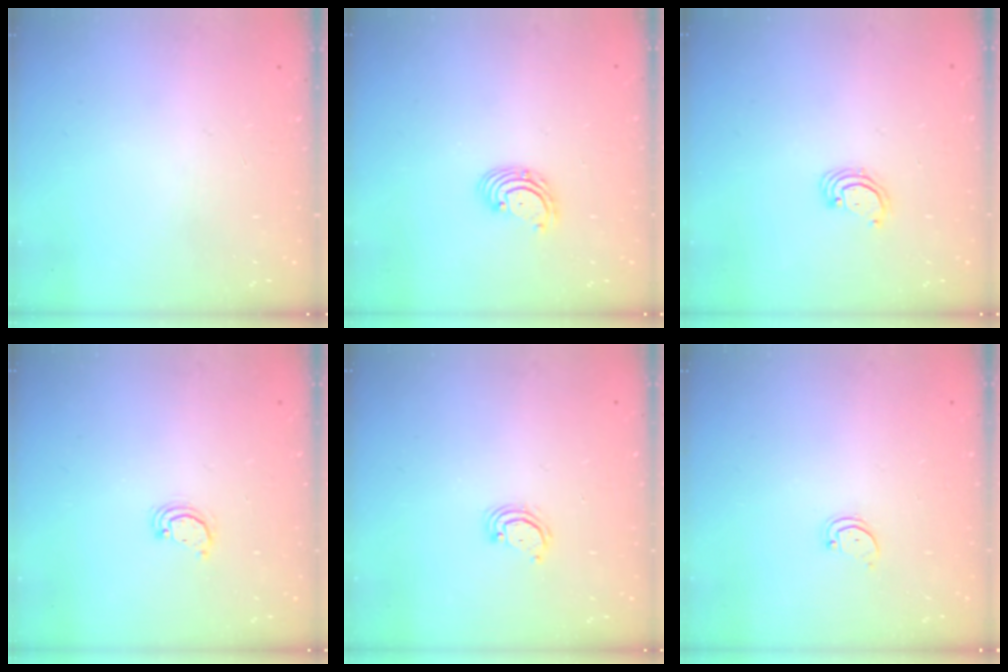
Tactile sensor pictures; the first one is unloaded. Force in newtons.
{"total": 2.7, "press": 2.7, "slide": 0.1}
{"total": 2.5, "press": 2.5, "slide": 0.2}
{"total": 2.2, "press": 2.2, "slide": 0.3}
{"total": 2.9, "press": 2.9, "slide": 0.2}
{"total": 1.8, "press": 1.7, "slide": 0.2}